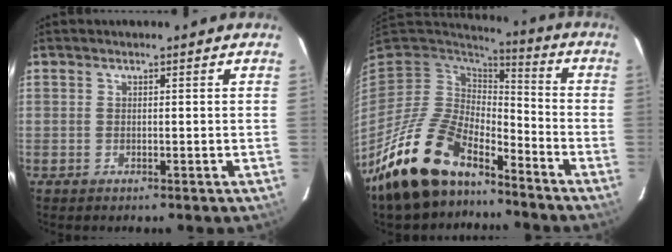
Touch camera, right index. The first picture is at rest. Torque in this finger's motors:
{"motor_torque": [0.84, -0.83, 1.06, 0.21]}